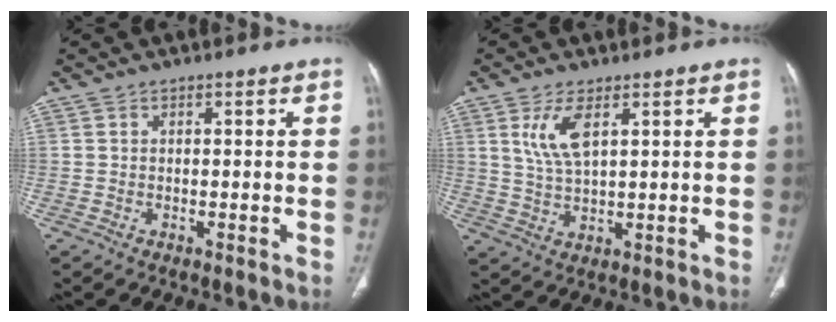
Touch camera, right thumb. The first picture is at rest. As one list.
[{"total": 6.4, "force": [2.7, 2.4, 5.3], "torque": [-0.115, -0.013, 0.063]}]